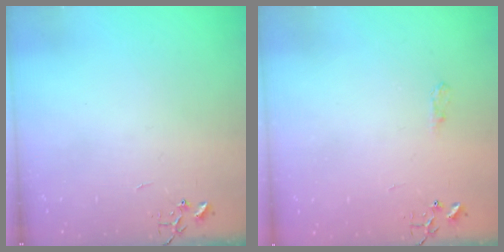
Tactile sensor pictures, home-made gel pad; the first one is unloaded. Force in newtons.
{"total": 6.8, "press": 6.8, "slide": 0.6}